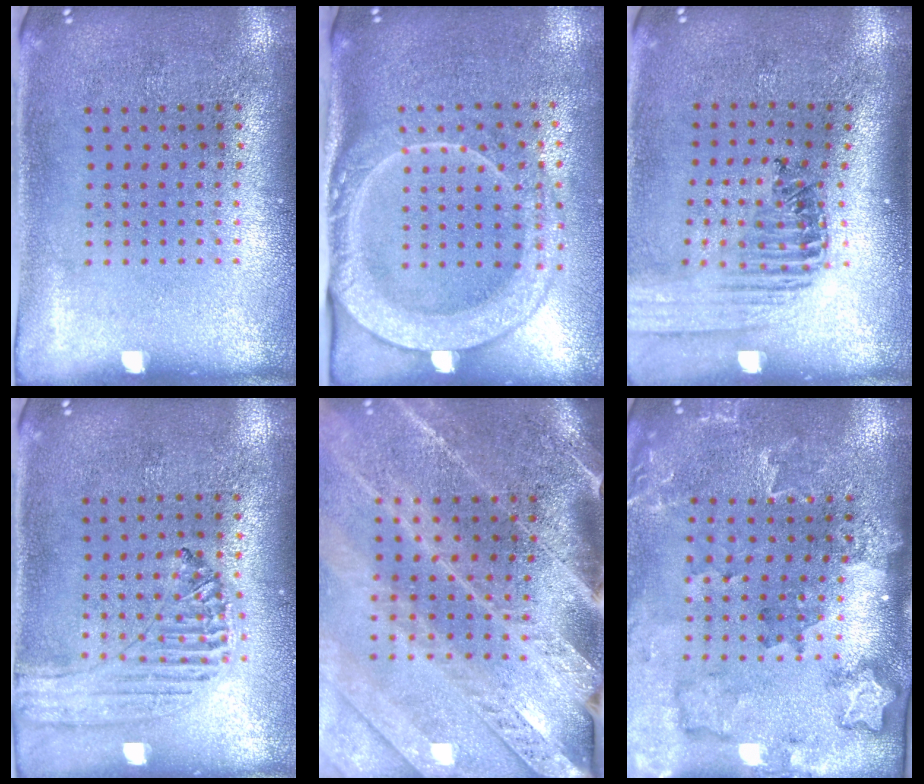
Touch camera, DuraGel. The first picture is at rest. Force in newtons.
{"total": 2.4, "press": 2.1, "slide": 1.2}
{"total": 1.3, "press": 1.3, "slide": 0.1}
{"total": 0.6, "press": 0.6, "slide": 0.1}
{"total": 3.8, "press": 3.2, "slide": 2.1}
{"total": 1.9, "press": 1.8, "slide": 0.4}